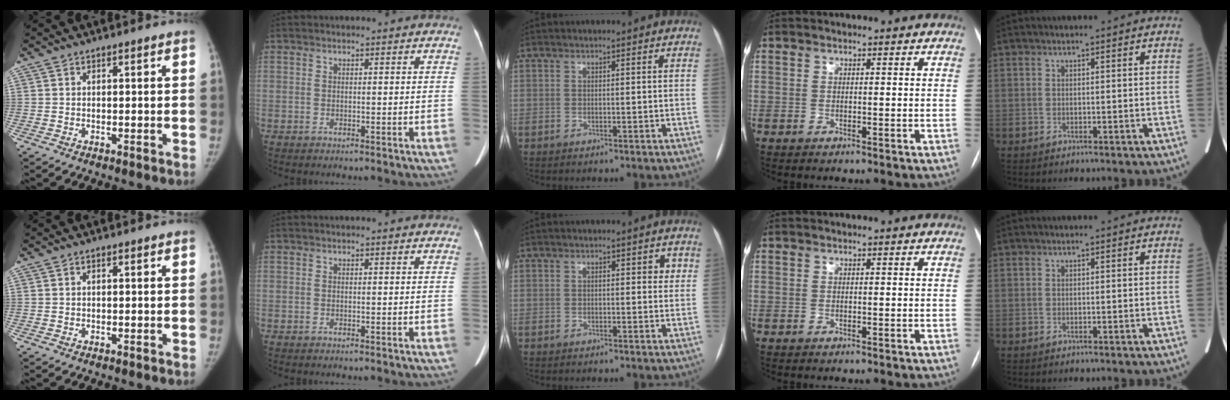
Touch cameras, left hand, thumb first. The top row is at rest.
{"index": {"total": 1.7, "force": [1.5, 0.3, 0.7], "torque": [-0.005, 0.003, 0.013]}, "middle": {"total": 2.8, "force": [1.0, 1.4, 2.2], "torque": [-0.025, 0.008, 0.008]}}